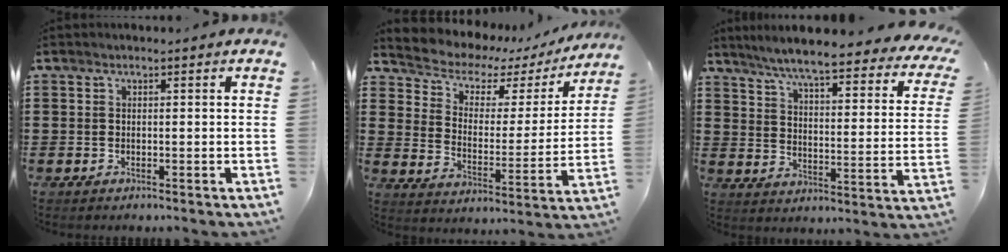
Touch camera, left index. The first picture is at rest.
{"total": 4.8, "force": [4.0, 2.5, 0.8], "torque": [-0.048, -0.031, 0.062]}
{"total": 6.7, "force": [5.8, -0.6, 3.3], "torque": [-0.080, -0.048, 0.093]}